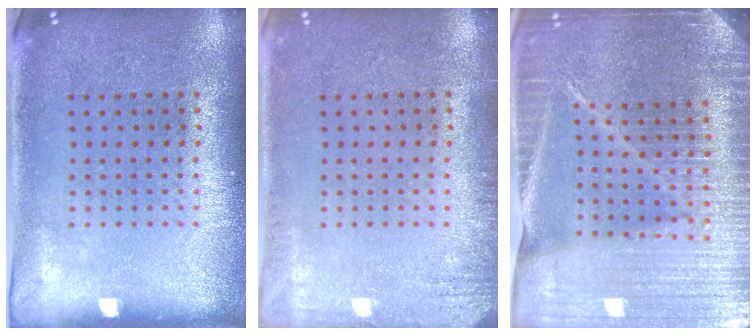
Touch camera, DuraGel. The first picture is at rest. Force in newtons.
{"total": 1.6, "press": 1.5, "slide": 0.3}
{"total": 5.3, "press": 4.7, "slide": 2.4}